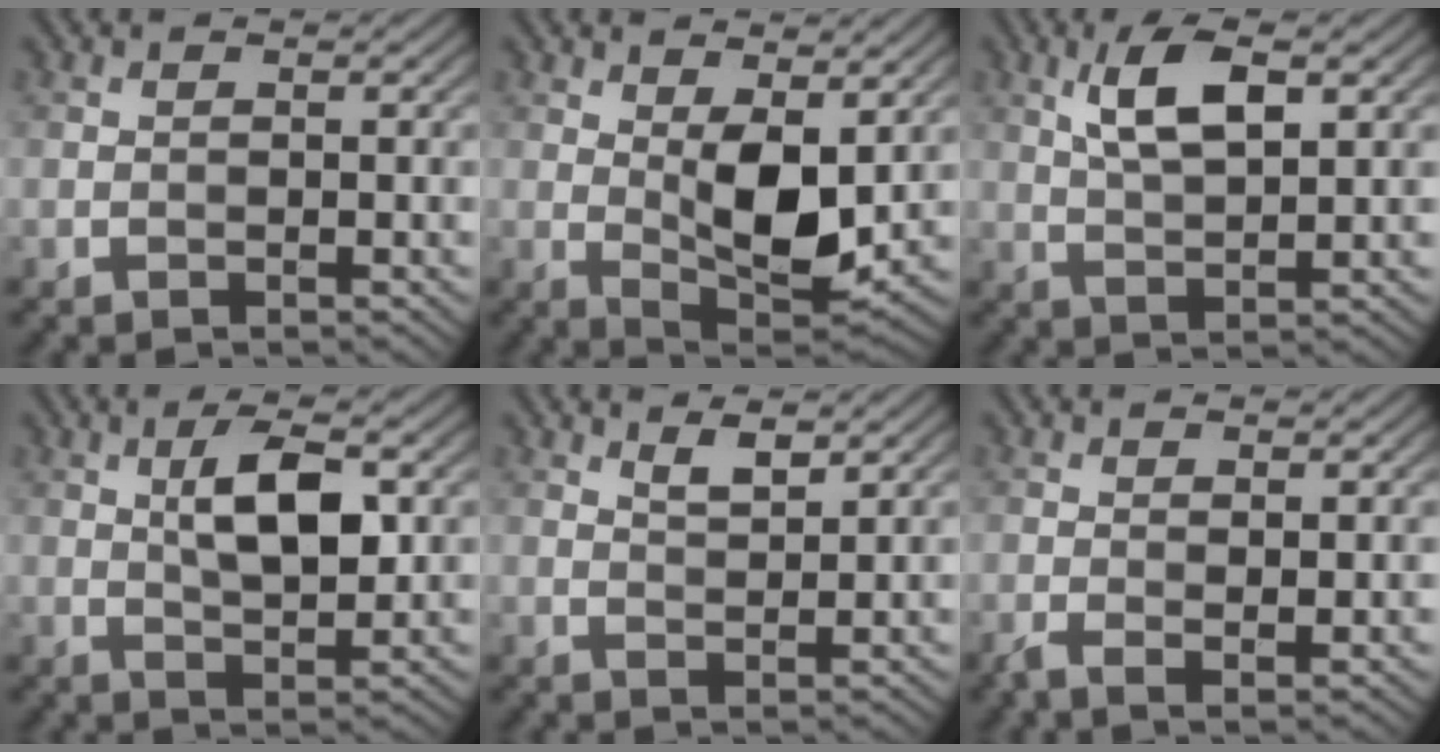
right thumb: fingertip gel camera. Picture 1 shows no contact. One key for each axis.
{"total": 7.6, "fx": 1.5, "fy": 3.5, "fz": 6.6, "tx": -0.119, "ty": -0.007, "tz": 0.031}
{"total": 6.1, "fx": 2.4, "fy": 2.2, "fz": 5.2, "tx": -0.108, "ty": 0.001, "tz": 0.044}
{"total": 6.6, "fx": 1.6, "fy": 2.6, "fz": 5.8, "tx": -0.103, "ty": 0.003, "tz": 0.029}
{"total": 2.6, "fx": 1.9, "fy": 0.6, "fz": 1.7, "tx": -0.033, "ty": -0.003, "tz": 0.040}
{"total": 1.8, "fx": -0.1, "fy": 0.7, "fz": 1.7, "tx": -0.041, "ty": -0.003, "tz": -0.003}